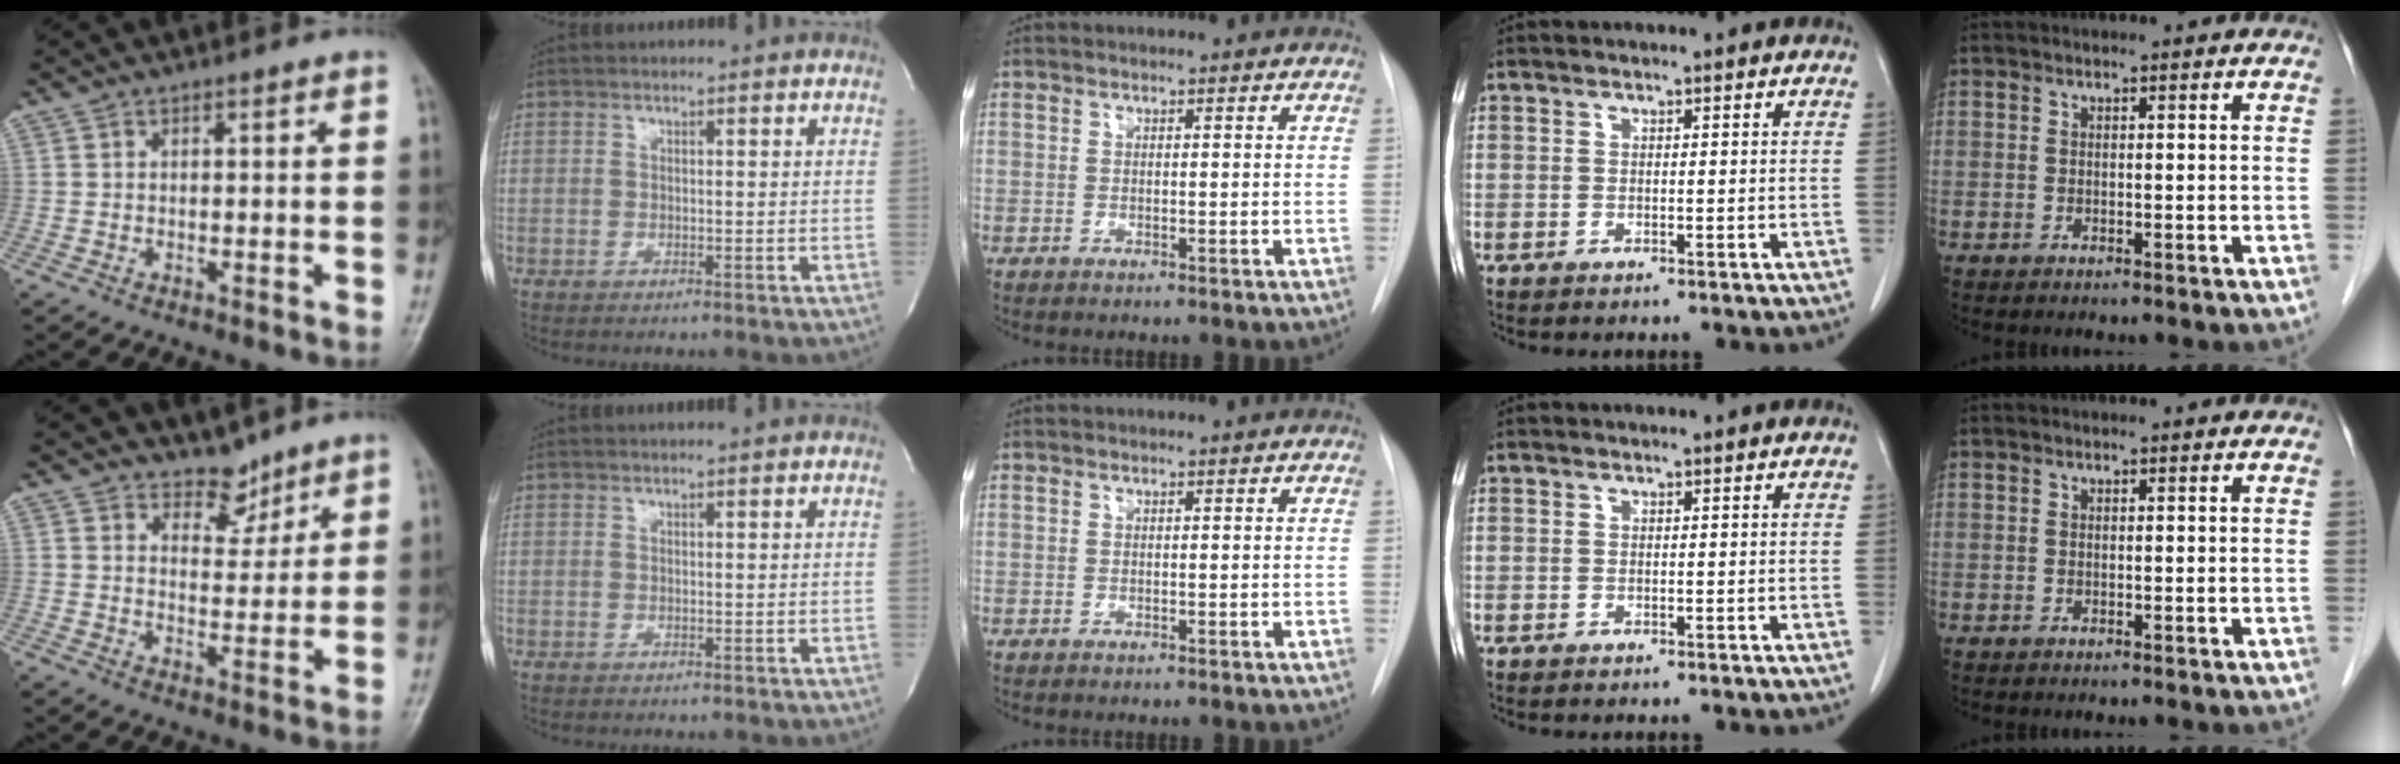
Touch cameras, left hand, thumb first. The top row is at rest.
{"thumb": {"total": 5.0, "force": [4.2, 2.6, 0.8], "torque": [0.017, -0.034, 0.070]}, "index": {"total": 0.8, "force": [0.8, -0.2, 0.3], "torque": [-0.008, 0.000, 0.013]}}